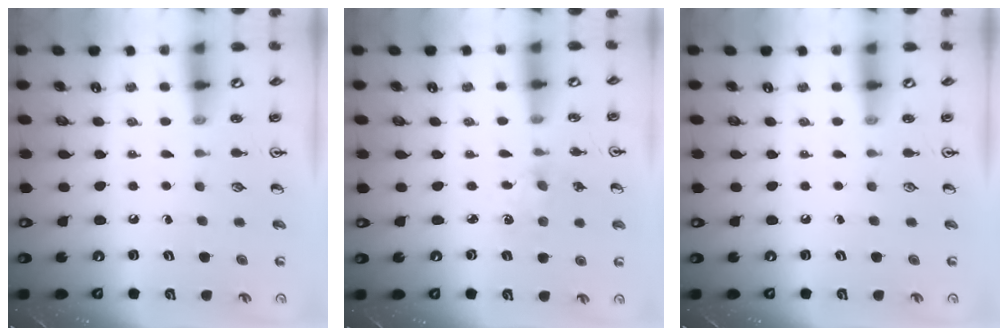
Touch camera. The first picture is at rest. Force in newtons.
{"total": 4.5, "press": 4.5, "slide": 0.5}
{"total": 0.0}